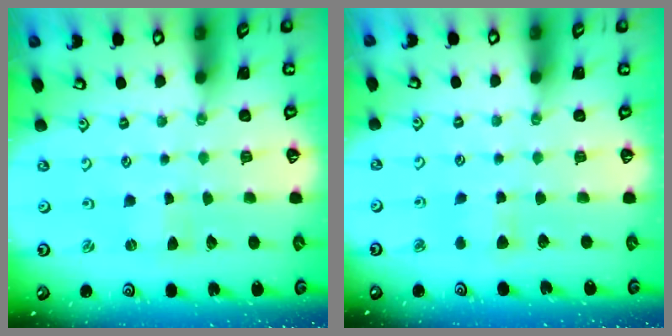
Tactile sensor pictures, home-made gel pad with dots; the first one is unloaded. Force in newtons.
{"total": 4.7, "press": 4.6, "slide": 0.6}